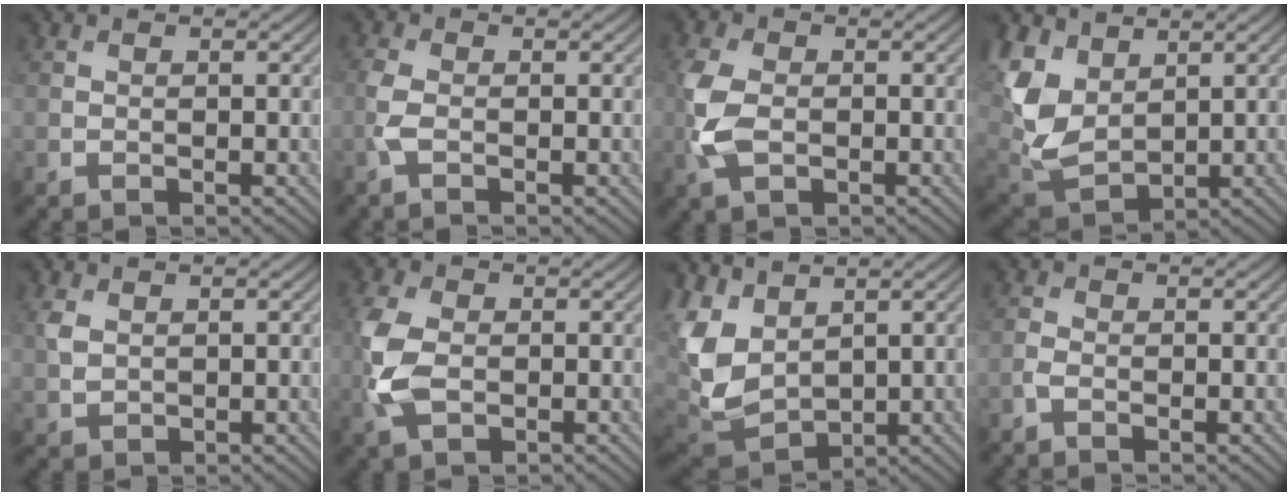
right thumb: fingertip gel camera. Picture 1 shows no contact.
{"total": 2.2, "force": [-0.9, 0.8, 1.9], "torque": [-0.059, -0.001, -0.030]}
{"total": 5.9, "force": [-1.1, 3.6, 4.6], "torque": [-0.129, -0.002, -0.028]}
{"total": 9.9, "force": [3.5, 6.4, 6.6], "torque": [-0.198, 0.005, 0.072]}
{"total": 2.4, "force": [0.8, 1.7, 1.6], "torque": [-0.047, 0.000, 0.019]}
{"total": 6.6, "force": [-1.1, 4.1, 5.1], "torque": [-0.142, -0.003, -0.029]}
{"total": 9.8, "force": [2.9, 6.3, 7.0], "torque": [-0.209, 0.000, 0.061]}
{"total": 1.4, "force": [-0.8, 0.6, 1.0], "torque": [-0.028, -0.001, -0.024]}